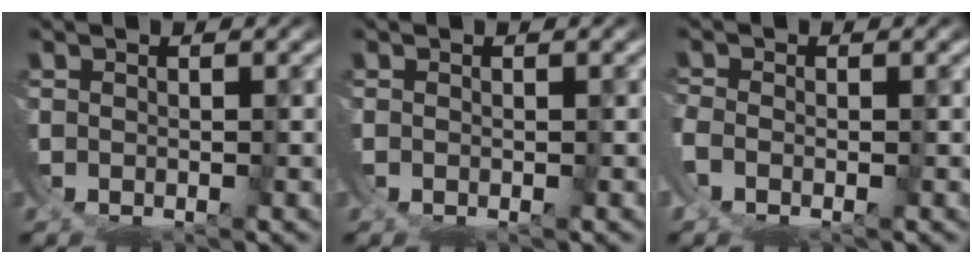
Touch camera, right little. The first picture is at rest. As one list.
[{"total": 0.0}, {"total": 2.0, "force": [-1.4, 1.1, 1.0], "torque": [-0.036, -0.018, -0.016]}]